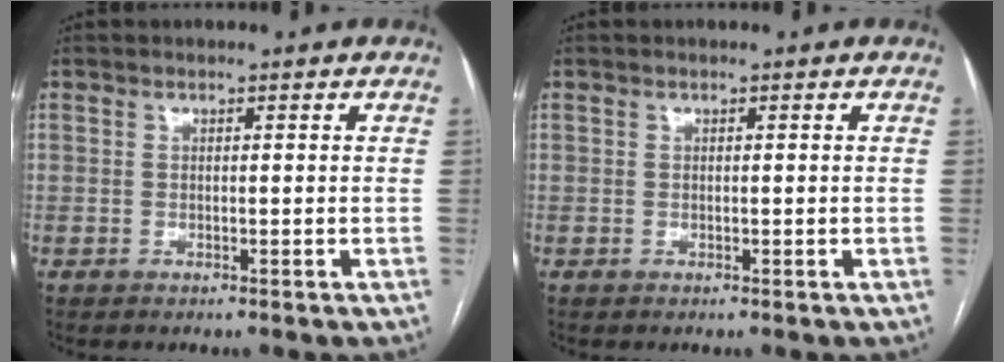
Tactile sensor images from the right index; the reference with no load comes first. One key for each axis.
{"total": 0.0}